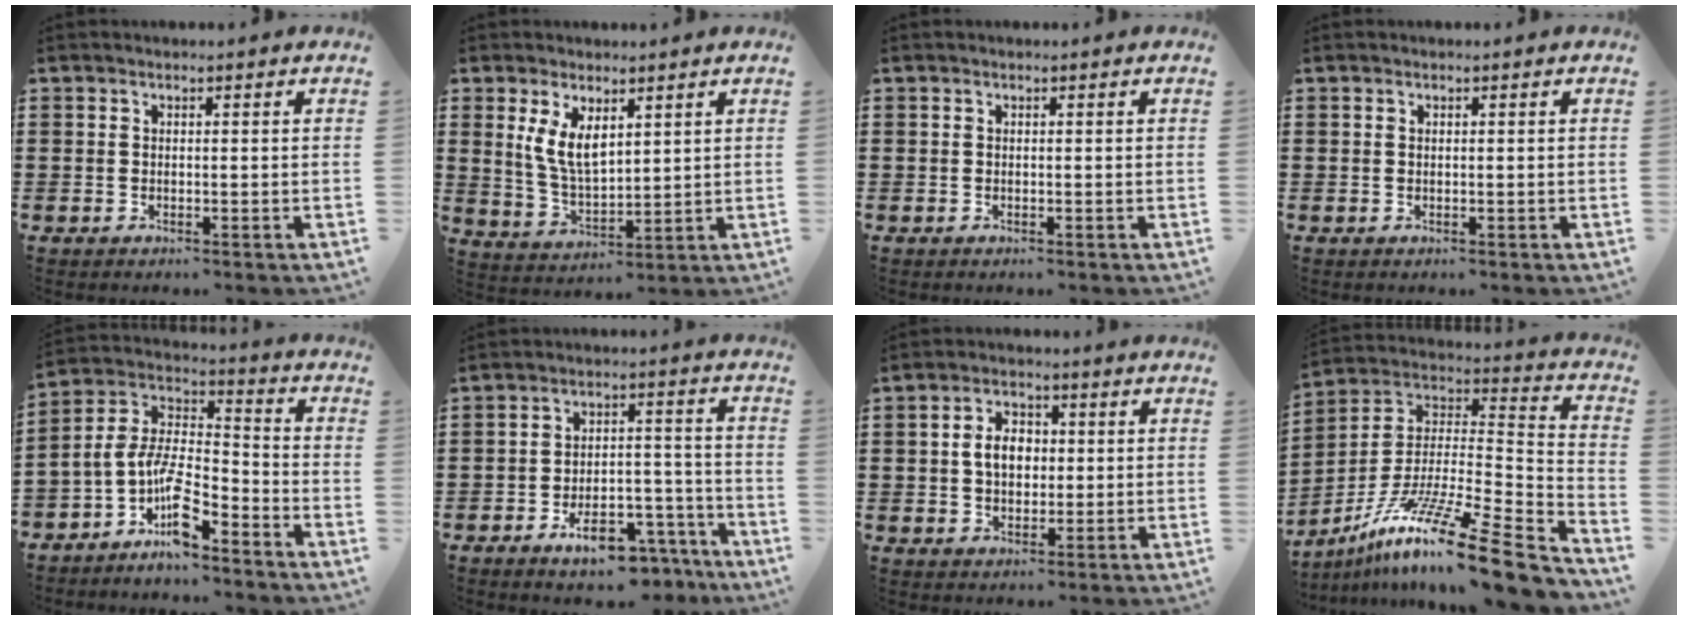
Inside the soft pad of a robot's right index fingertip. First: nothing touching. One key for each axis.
{"total": 6.2, "fx": 2.4, "fy": 3.0, "fz": 4.8, "tx": -0.110, "ty": 0.002, "tz": 0.043}
{"total": 0.0}
{"total": 0.0}
{"total": 8.3, "fx": -5.3, "fy": 3.0, "fz": 5.7, "tx": -0.140, "ty": -0.021, "tz": -0.112}
{"total": 8.6, "fx": -6.4, "fy": 3.3, "fz": 4.7, "tx": -0.072, "ty": 0.030, "tz": -0.112}
{"total": 4.9, "fx": 0.2, "fy": 3.4, "fz": 3.5, "tx": -0.068, "ty": 0.010, "tz": -0.001}
{"total": 15.3, "fx": -11.1, "fy": 1.3, "fz": 10.5, "tx": -0.190, "ty": 0.015, "tz": -0.201}